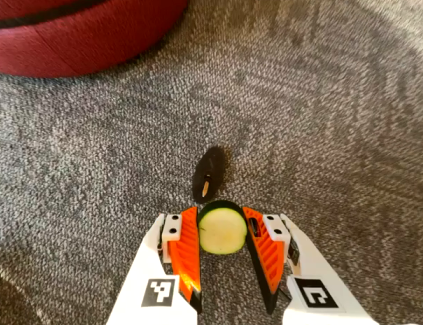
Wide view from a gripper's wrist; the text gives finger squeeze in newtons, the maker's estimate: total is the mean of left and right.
{"total": 9.6, "left": 9.5, "right": 9.7}